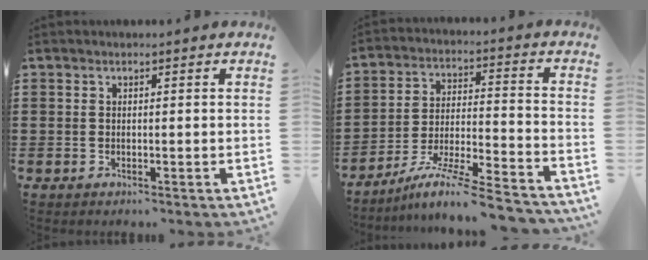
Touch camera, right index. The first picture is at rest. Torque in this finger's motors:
{"motor_torque": [1.36, 0.78, -0.05, -0.04]}